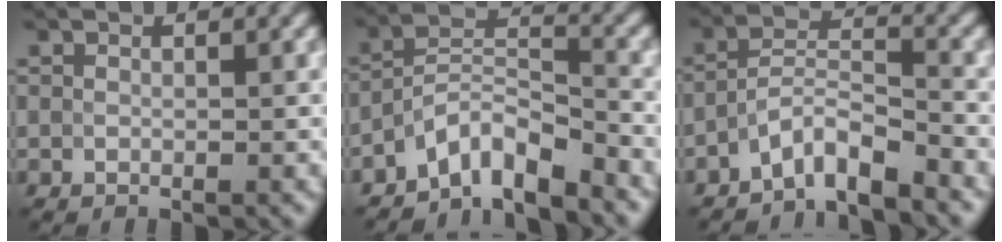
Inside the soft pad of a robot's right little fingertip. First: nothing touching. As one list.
[{"total": 5.5, "force": [-4.4, 1.7, 2.8], "torque": [-0.036, 0.005, -0.086]}, {"total": 4.1, "force": [-3.2, 0.9, 2.3], "torque": [-0.036, 0.006, -0.067]}]